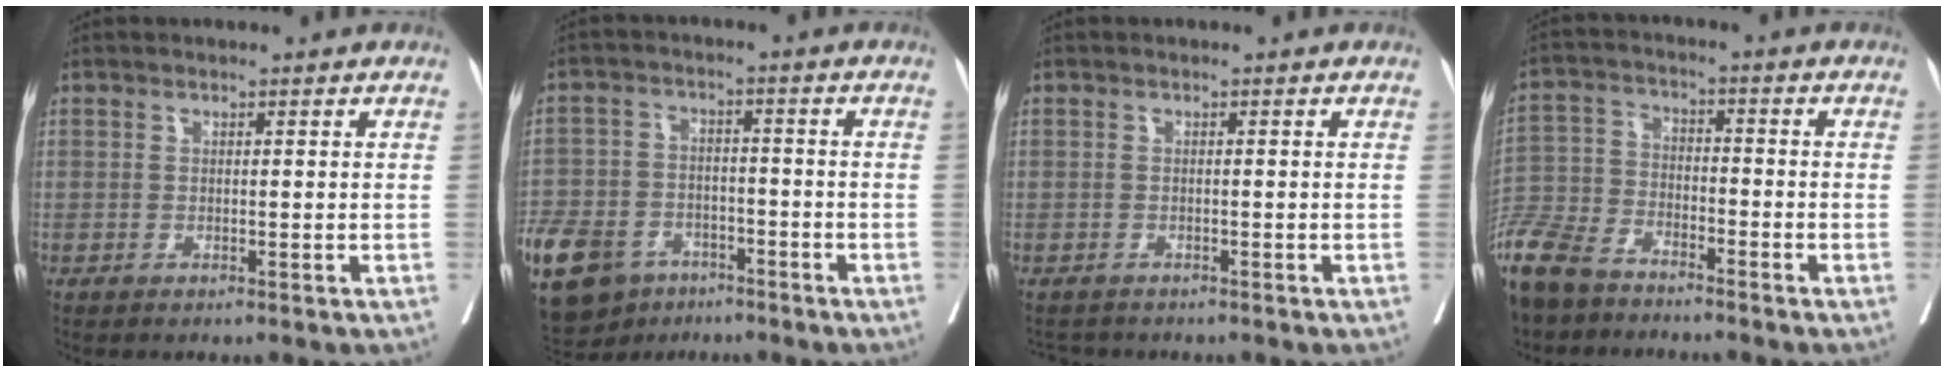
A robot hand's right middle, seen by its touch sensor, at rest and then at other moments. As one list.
[{"total": 19.5, "force": [-11.6, 12.7, 9.2], "torque": [-0.265, -0.017, -0.186]}, {"total": 1.8, "force": [-1.7, 0.7, -0.2], "torque": [-0.002, -0.006, -0.029]}, {"total": 13.7, "force": [-11.2, 5.2, 5.9], "torque": [-0.140, -0.019, -0.211]}]